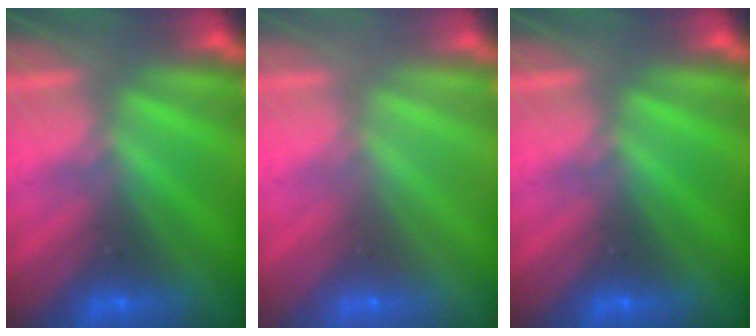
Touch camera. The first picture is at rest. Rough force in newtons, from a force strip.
{"total": 3.2}
{"total": 0.0}